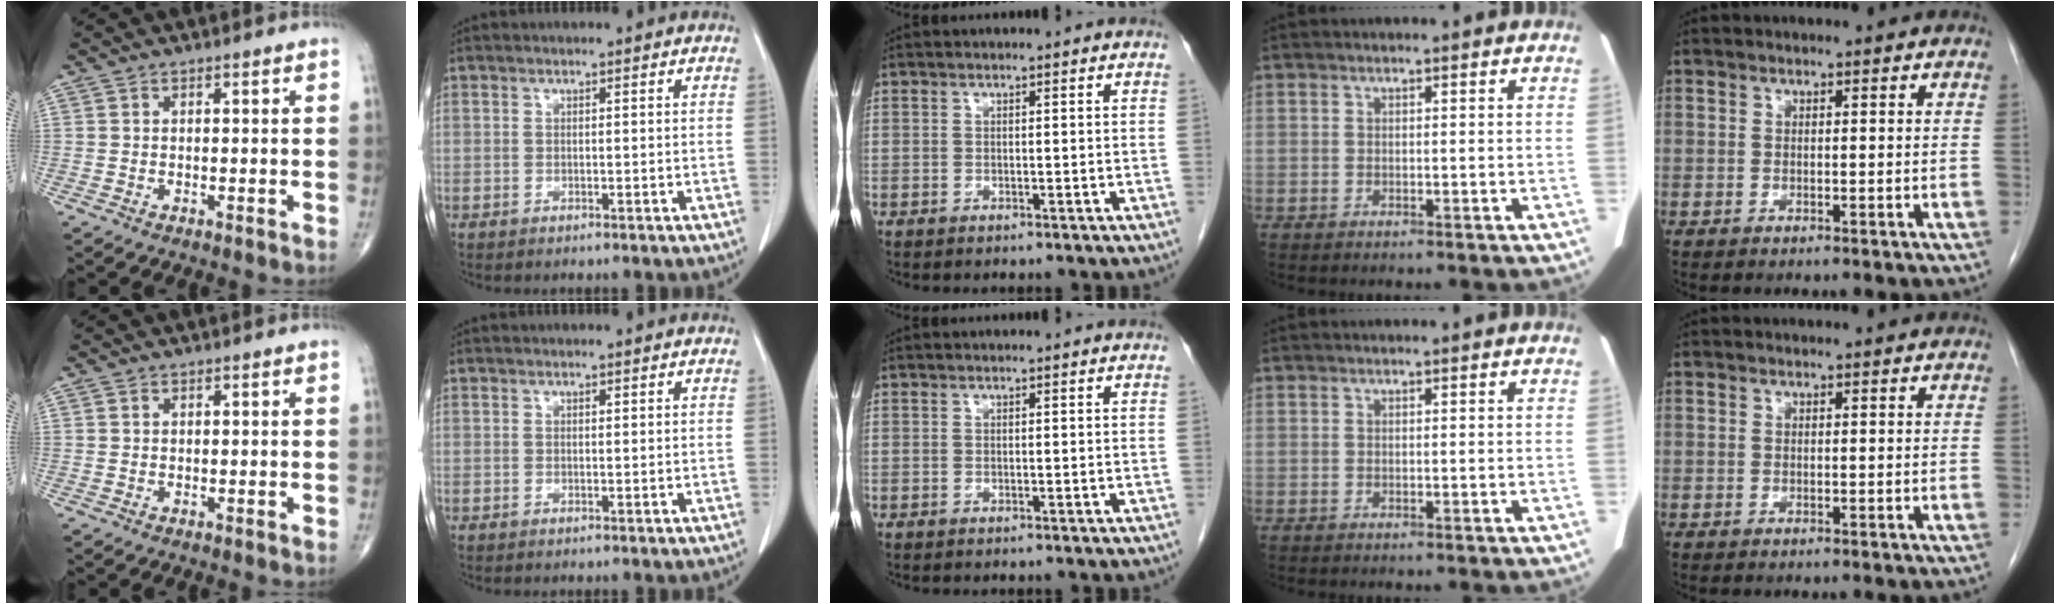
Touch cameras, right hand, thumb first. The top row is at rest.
{}